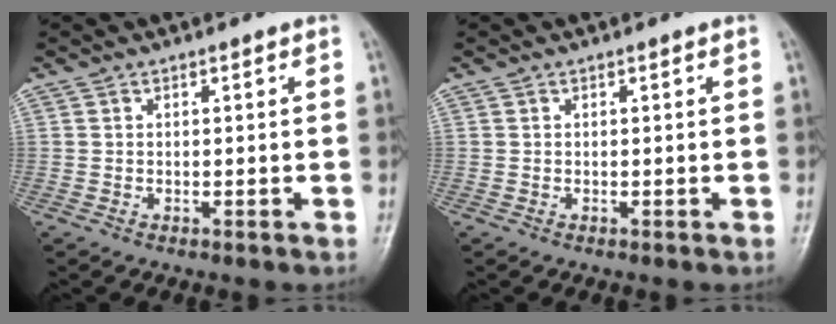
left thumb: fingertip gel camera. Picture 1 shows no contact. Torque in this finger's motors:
{"motor_torque": [0.01, 0.02, -0.01, -0.16, 0.00]}